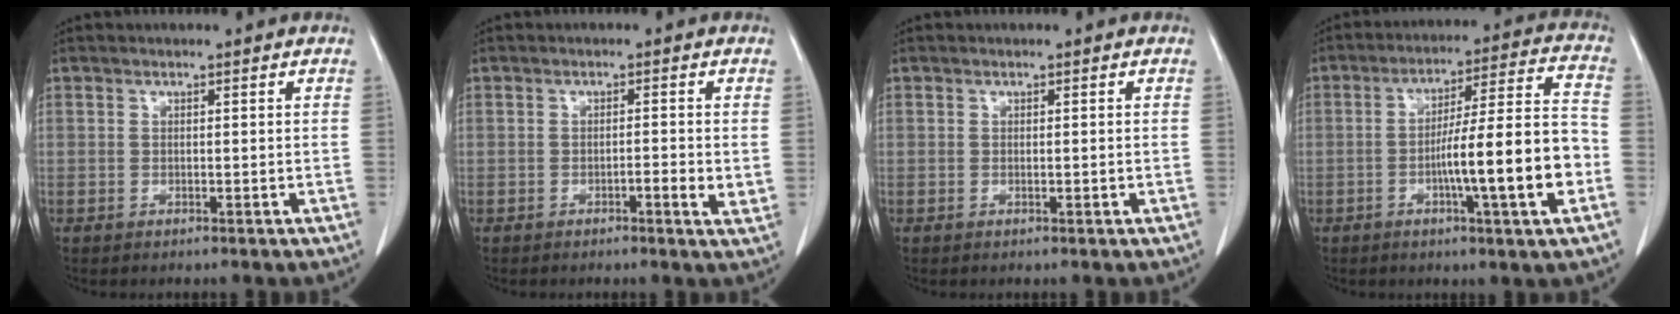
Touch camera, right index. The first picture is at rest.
{"total": 2.6, "force": [-0.6, 0.4, 2.5], "torque": [-0.038, -0.001, -0.008]}
{"total": 0.6, "force": [-0.1, 0.0, 0.5], "torque": [-0.009, -0.002, 0.002]}
{"total": 15.0, "force": [-4.1, 0.2, 14.5], "torque": [-0.227, 0.009, -0.063]}